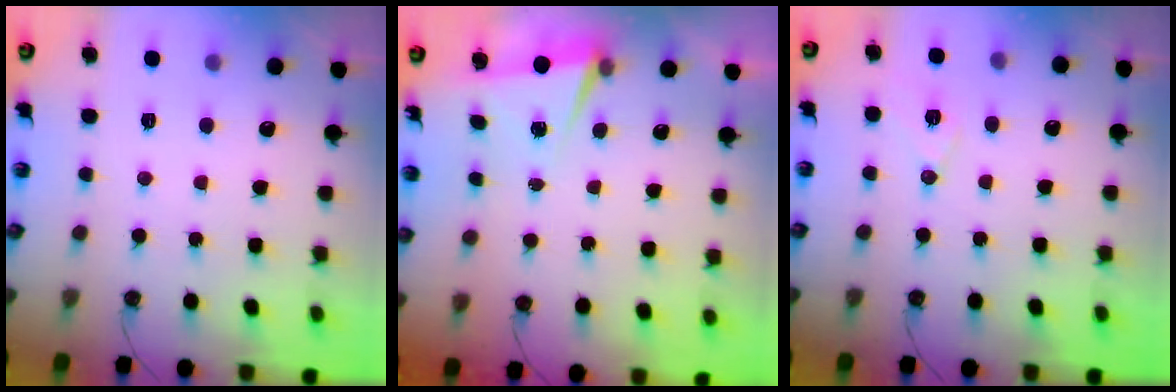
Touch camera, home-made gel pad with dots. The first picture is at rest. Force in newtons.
{"total": 1.9, "press": 1.4, "slide": 1.3}
{"total": 7.6, "press": 6.6, "slide": 3.7}